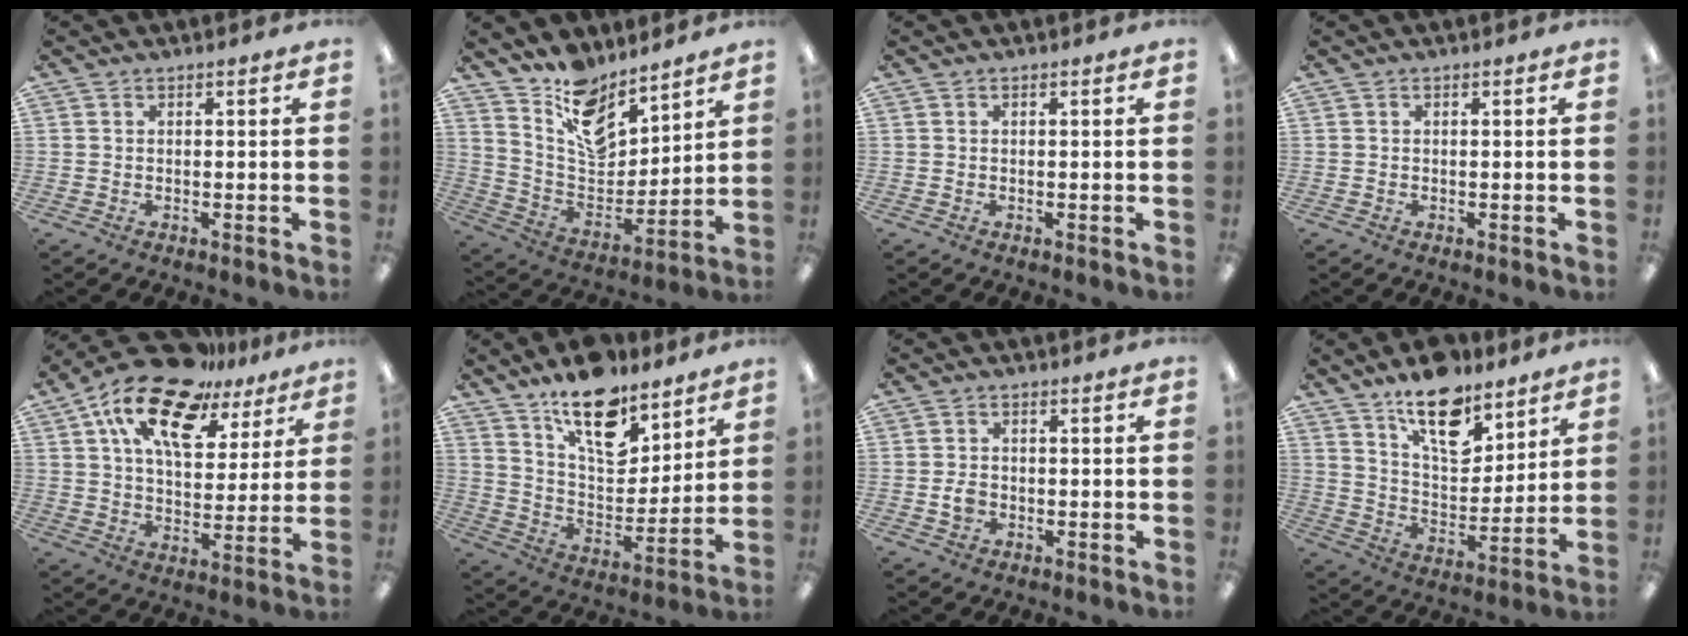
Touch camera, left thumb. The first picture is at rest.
{"total": 13.8, "force": [10.5, 6.9, 5.8], "torque": [-0.105, -0.077, 0.196]}
{"total": 0.0}
{"total": 0.0}
{"total": 18.9, "force": [12.0, 9.0, 11.5], "torque": [-0.209, -0.059, 0.209]}
{"total": 16.9, "force": [12.1, 8.0, 8.6], "torque": [-0.131, -0.078, 0.214]}
{"total": 2.9, "force": [-0.6, 2.2, 1.8], "torque": [-0.030, 0.005, -0.011]}
{"total": 16.0, "force": [11.4, 7.7, 8.1], "torque": [-0.120, -0.070, 0.201]}